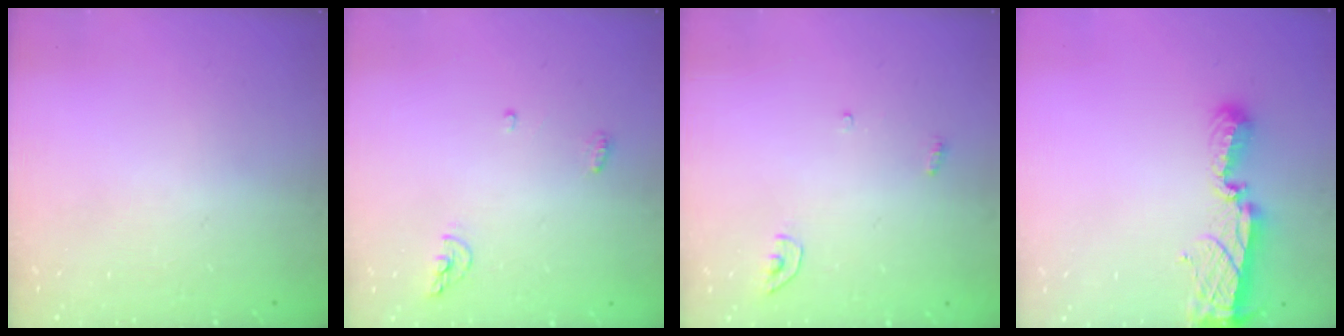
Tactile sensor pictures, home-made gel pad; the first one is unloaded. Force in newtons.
{"total": 5.2, "press": 5.0, "slide": 1.2}
{"total": 3.4, "press": 3.4, "slide": 0.3}
{"total": 8.7, "press": 8.7, "slide": 0.7}